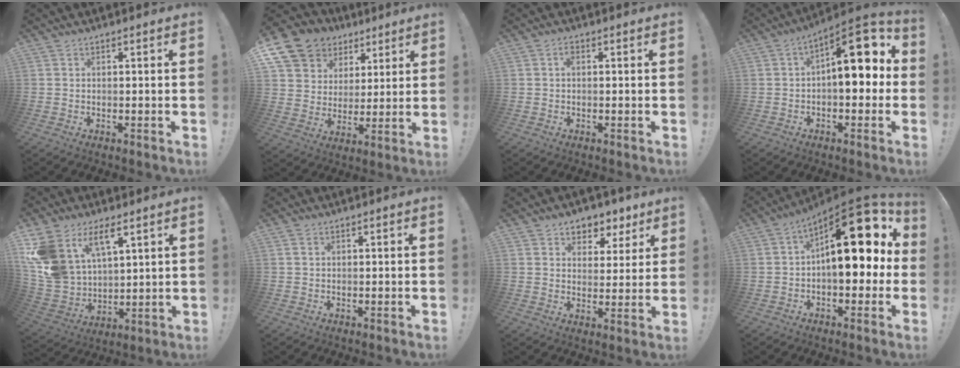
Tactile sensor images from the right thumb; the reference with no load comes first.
{"total": 13.2, "force": [7.8, 9.9, 3.9], "torque": [-0.067, -0.053, 0.161]}
{"total": 1.4, "force": [0.1, 0.9, 1.1], "torque": [-0.018, 0.002, -0.001]}
{"total": 15.6, "force": [3.3, 7.3, 13.4], "torque": [-0.167, -0.021, 0.051]}
{"total": 14.2, "force": [8.1, 9.0, 7.3], "torque": [-0.160, -0.049, 0.161]}
{"total": 0.8, "force": [0.5, 0.4, 0.5], "torque": [-0.002, -0.002, 0.007]}
{"total": 6.1, "force": [4.0, 4.6, 1.1], "torque": [-0.003, -0.037, 0.075]}
{"total": 22.7, "force": [5.0, 10.5, 19.5], "torque": [-0.267, -0.027, 0.086]}